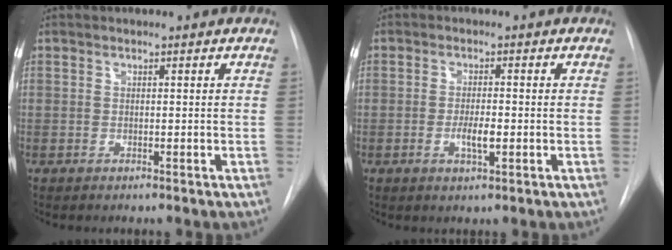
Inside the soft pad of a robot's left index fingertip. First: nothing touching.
{"total": 3.0, "force": [-0.8, 0.7, 2.7], "torque": [-0.052, 0.000, -0.012]}